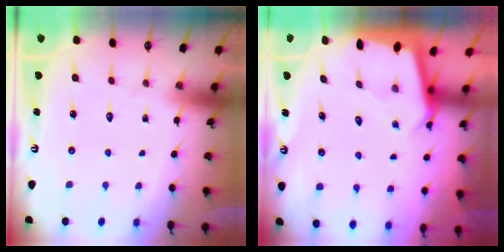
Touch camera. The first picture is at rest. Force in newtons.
{"total": 2.5, "press": 2.5, "slide": 0.2}